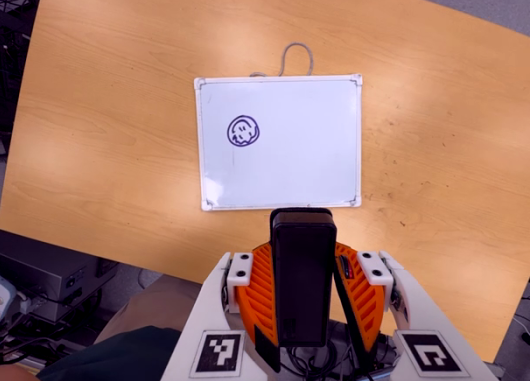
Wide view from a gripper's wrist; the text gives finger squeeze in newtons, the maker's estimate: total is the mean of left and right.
{"total": 5.9, "left": 4.8, "right": 6.9}